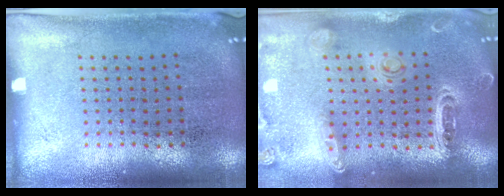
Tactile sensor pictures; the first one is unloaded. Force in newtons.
{"total": 1.4, "press": 1.4, "slide": 0.1}